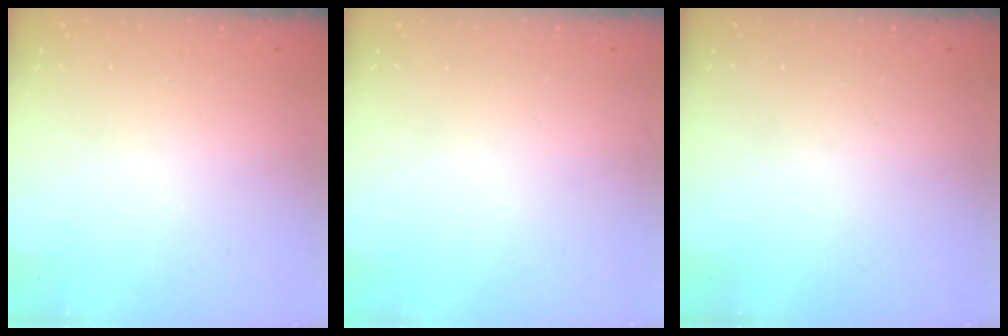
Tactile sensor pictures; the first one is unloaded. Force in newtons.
{"total": 0.0}
{"total": 0.0}